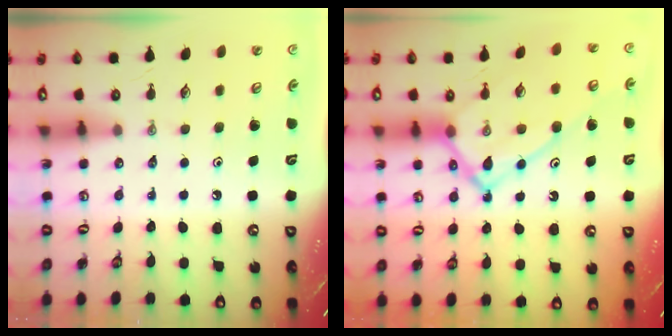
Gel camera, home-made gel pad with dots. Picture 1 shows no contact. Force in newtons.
{"total": 16.9, "press": 16.9, "slide": 1.4}